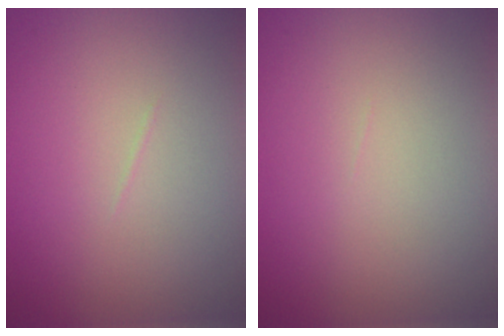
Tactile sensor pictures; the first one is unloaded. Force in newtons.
{"total": 0.0}